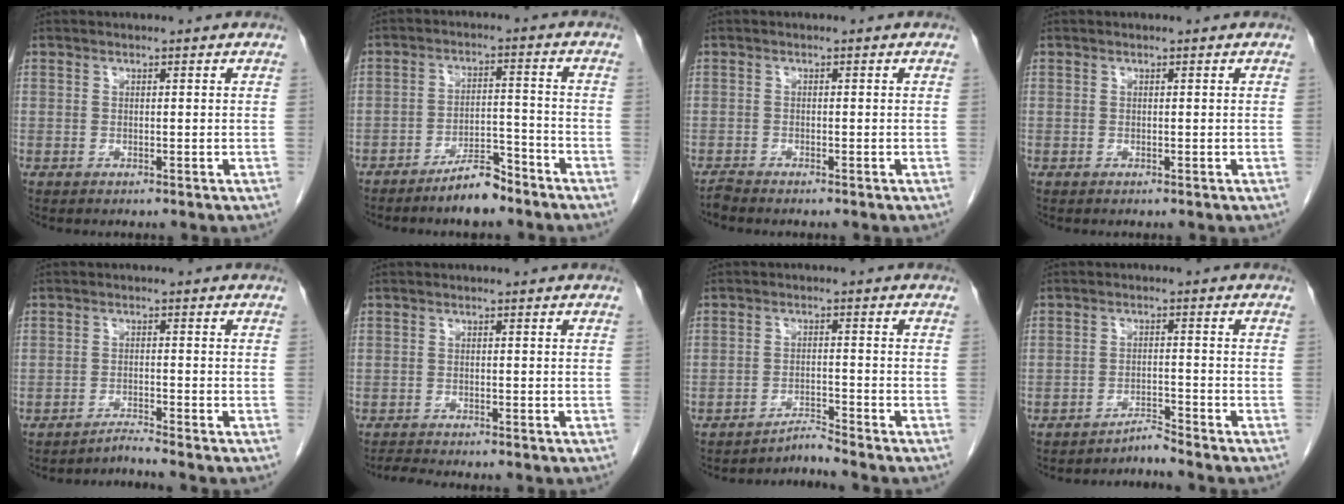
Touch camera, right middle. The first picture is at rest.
{"total": 5.9, "force": [-4.9, 1.4, 3.0], "torque": [-0.050, 0.002, -0.088]}
{"total": 1.0, "force": [-1.0, -0.1, 0.0], "torque": [-0.006, -0.004, -0.018]}
{"total": 0.0}
{"total": 2.2, "force": [-1.9, -1.1, -0.3], "torque": [0.009, -0.011, -0.031]}
{"total": 1.5, "force": [-1.5, -0.5, 0.0], "torque": [-0.006, -0.010, -0.028]}
{"total": 2.9, "force": [-2.5, -1.2, -0.6], "torque": [0.017, -0.007, -0.040]}
{"total": 2.5, "force": [-2.3, -0.8, -0.3], "torque": [0.014, -0.008, -0.037]}